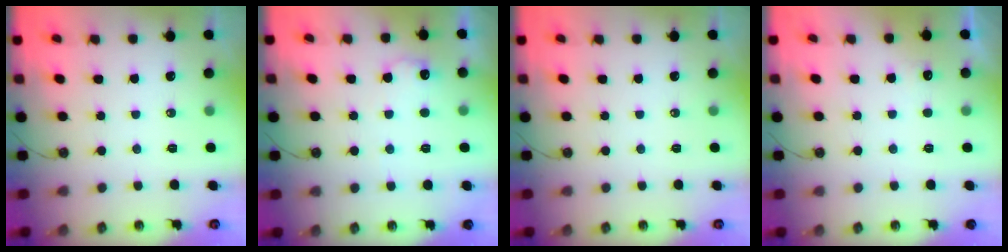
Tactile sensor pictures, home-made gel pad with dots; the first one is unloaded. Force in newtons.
{"total": 7.4, "press": 7.4, "slide": 0.5}
{"total": 0.0}
{"total": 2.6, "press": 2.4, "slide": 1.0}